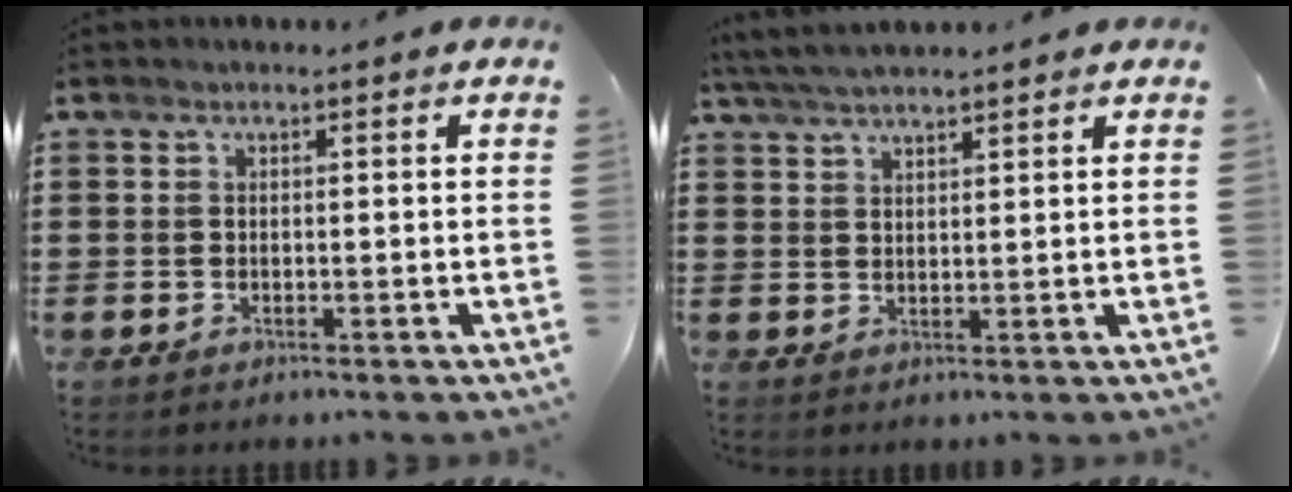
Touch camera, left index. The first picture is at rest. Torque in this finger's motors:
{"motor_torque": [1.20, -0.94, 0.59, 0.17]}